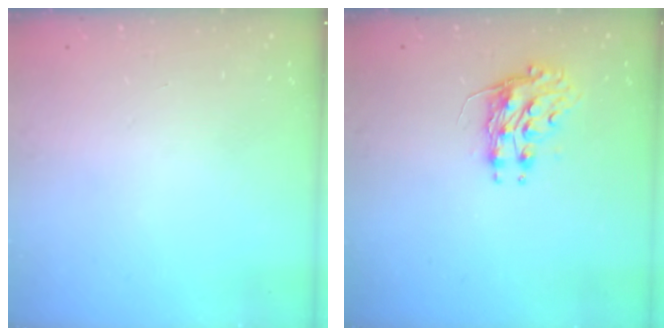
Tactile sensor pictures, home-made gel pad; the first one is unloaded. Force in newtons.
{"total": 8.3, "press": 8.3, "slide": 0.1}